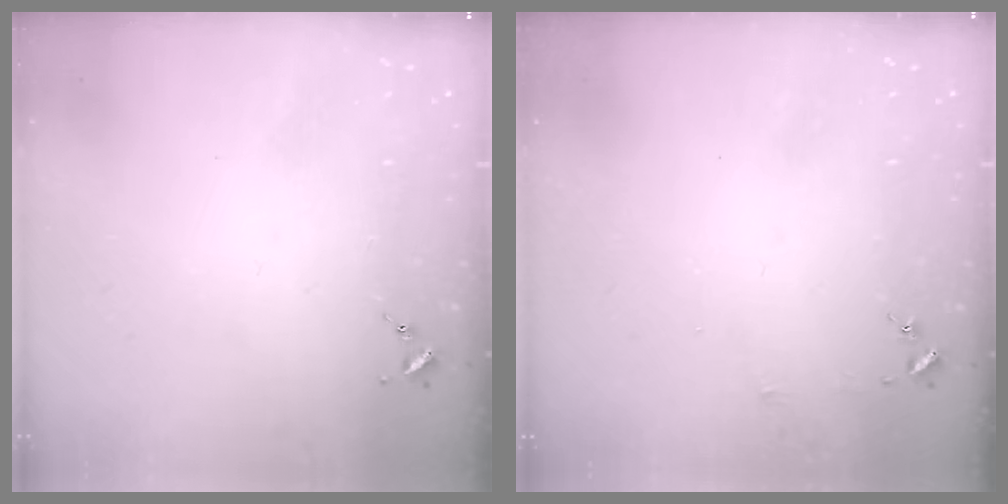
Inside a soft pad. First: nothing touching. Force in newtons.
{"total": 3.0, "press": 3.0, "slide": 0.3}